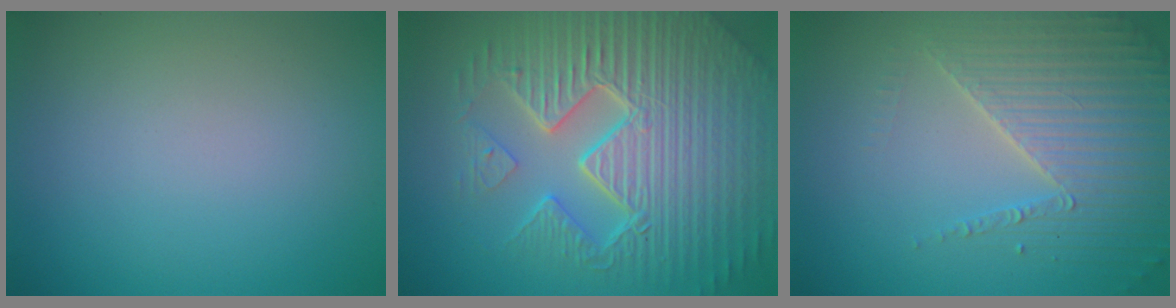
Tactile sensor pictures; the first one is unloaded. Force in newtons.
{"total": 11.1, "press": 7.2, "slide": 8.5}
{"total": 4.3, "press": 4.3, "slide": 0.6}